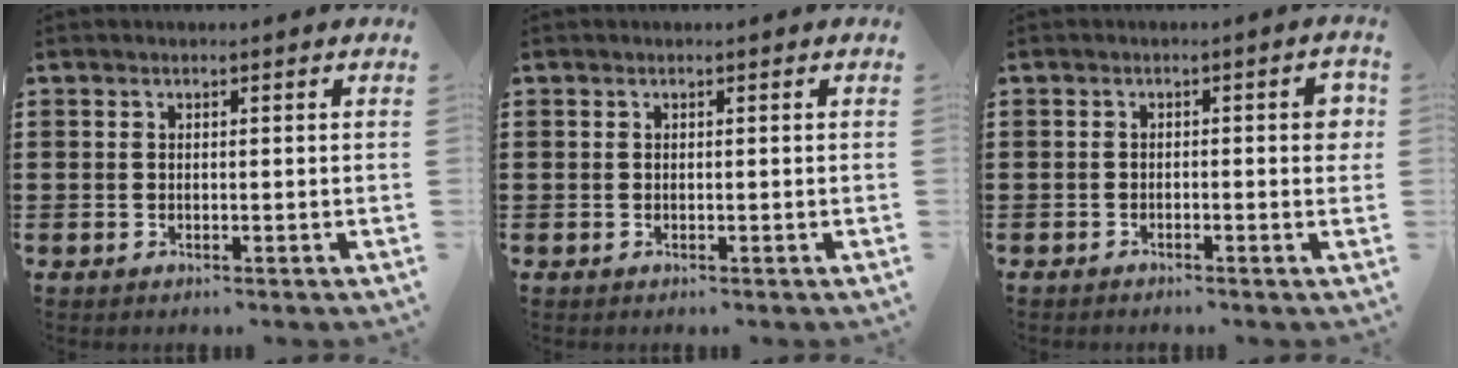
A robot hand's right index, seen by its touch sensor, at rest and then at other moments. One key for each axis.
{"total": 0.0}
{"total": 2.6, "fx": -0.9, "fy": 0.4, "fz": 2.4, "tx": -0.031, "ty": -0.003, "tz": -0.019}